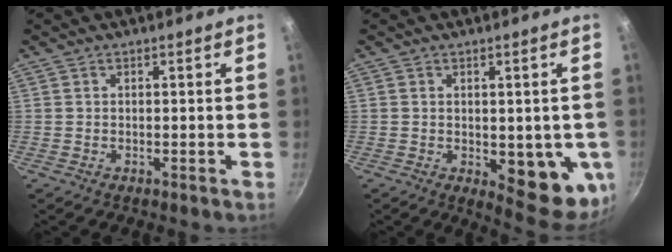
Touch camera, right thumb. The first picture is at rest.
{"total": 12.2, "force": [-2.2, 5.4, 10.7], "torque": [-0.094, -0.018, -0.020]}